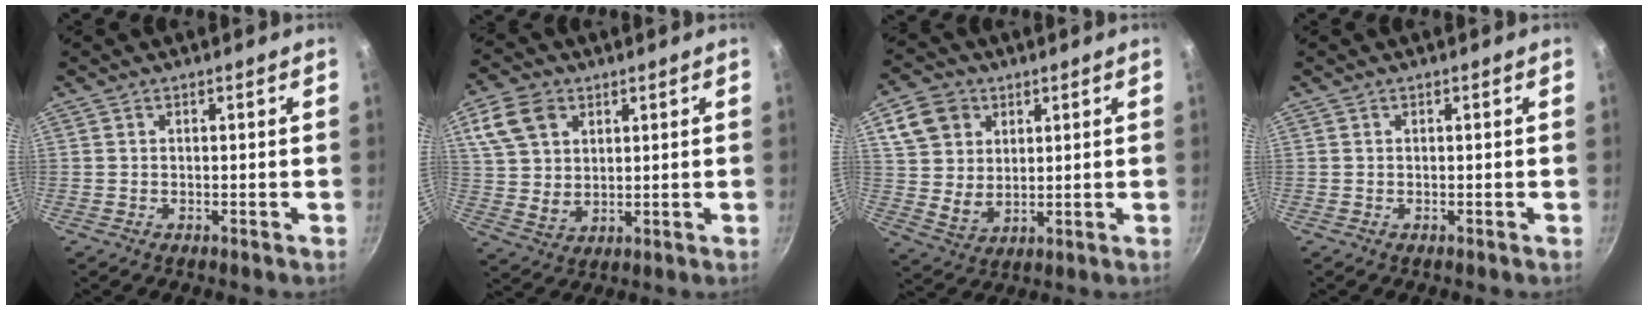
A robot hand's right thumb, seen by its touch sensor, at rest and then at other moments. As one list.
[{"total": 10.5, "force": [4.4, 7.5, 5.9], "torque": [-0.098, -0.011, 0.085]}, {"total": 10.7, "force": [4.4, 8.5, 4.8], "torque": [-0.067, -0.012, 0.085]}, {"total": 0.0}]